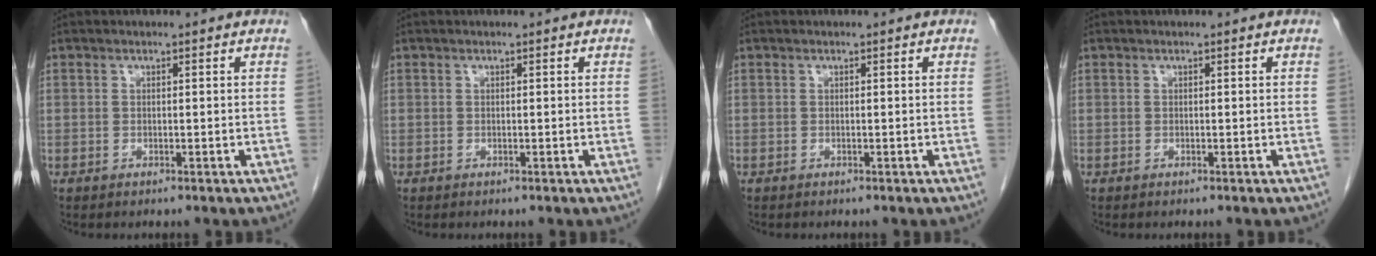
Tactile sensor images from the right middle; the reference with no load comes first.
{"total": 0.0}
{"total": 0.0}
{"total": 0.0}